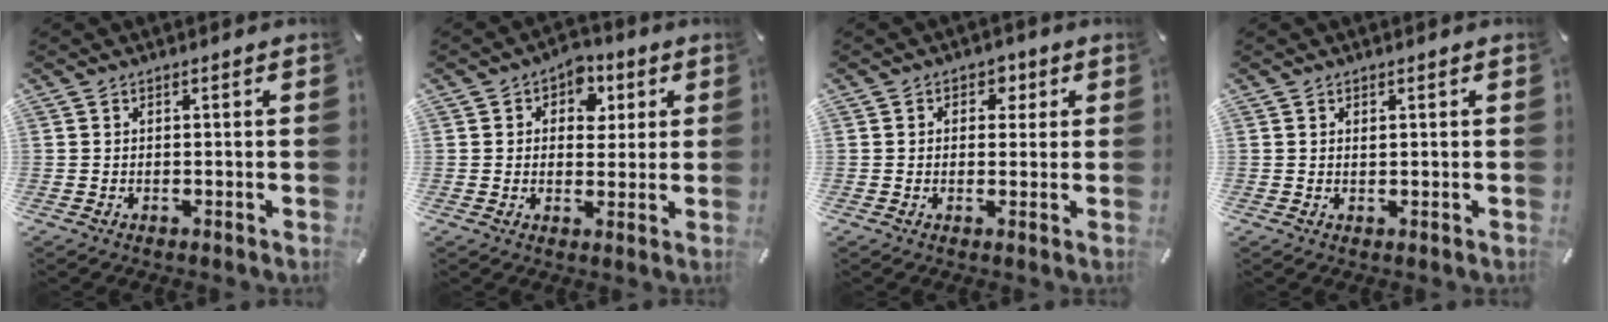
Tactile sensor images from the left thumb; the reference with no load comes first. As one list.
[{"total": 7.2, "force": [2.1, 5.0, 4.8], "torque": [-0.051, -0.002, 0.030]}, {"total": 3.6, "force": [0.8, 3.1, 1.7], "torque": [-0.007, -0.003, 0.005]}, {"total": 0.5, "force": [0.3, 0.3, 0.4], "torque": [-0.007, 0.000, 0.006]}]